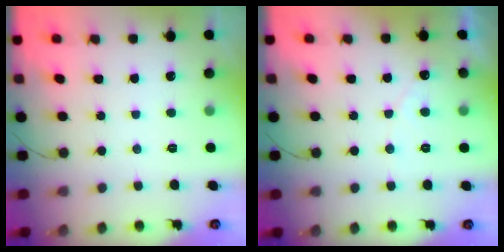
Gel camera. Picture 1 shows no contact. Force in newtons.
{"total": 3.2, "press": 3.2, "slide": 0.1}